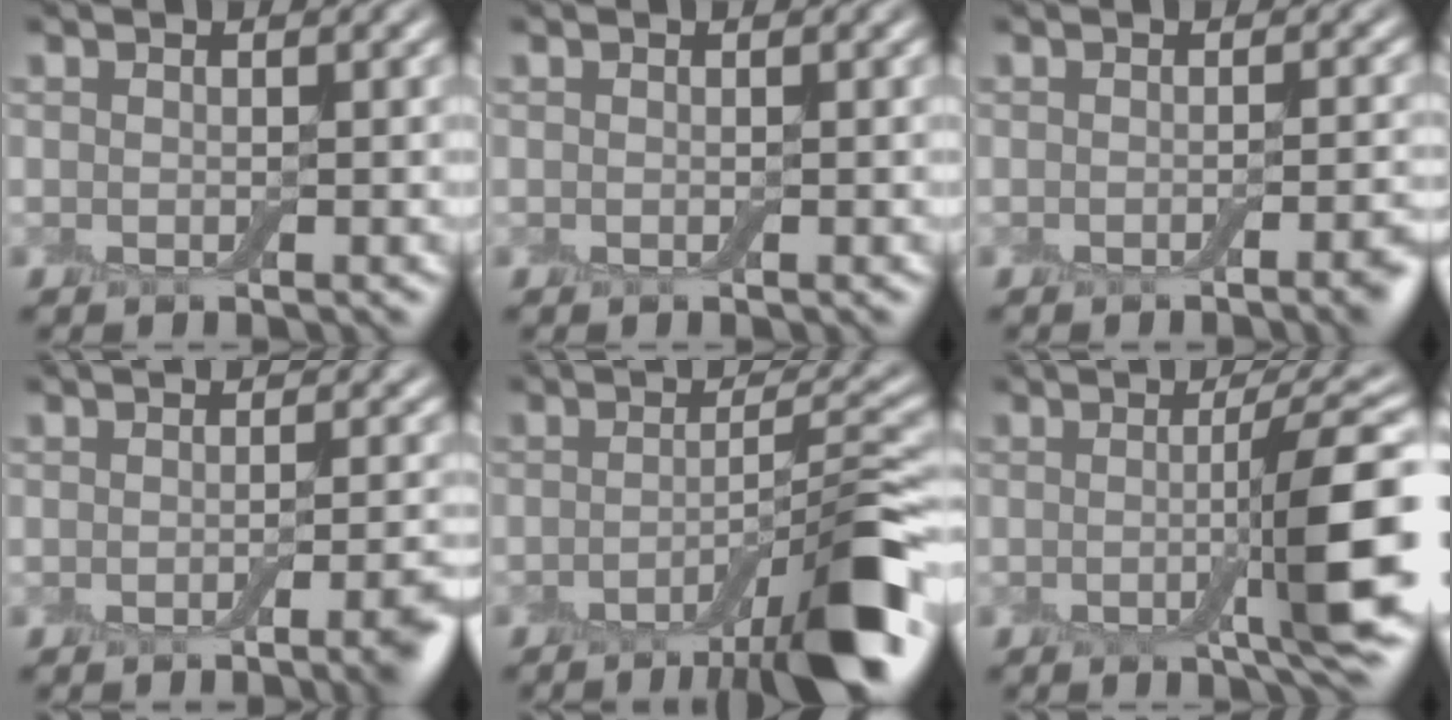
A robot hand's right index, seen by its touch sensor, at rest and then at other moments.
{"total": 0.0}
{"total": 2.4, "force": [-1.2, 0.5, 2.0], "torque": [-0.019, 0.001, -0.020]}
{"total": 3.6, "force": [-1.8, 0.8, 3.0], "torque": [-0.029, 0.000, -0.027]}
{"total": 9.2, "force": [-4.7, 1.5, 7.8], "torque": [-0.098, 0.008, -0.078]}
{"total": 7.2, "force": [-0.9, 0.9, 7.1], "torque": [-0.100, 0.003, -0.014]}